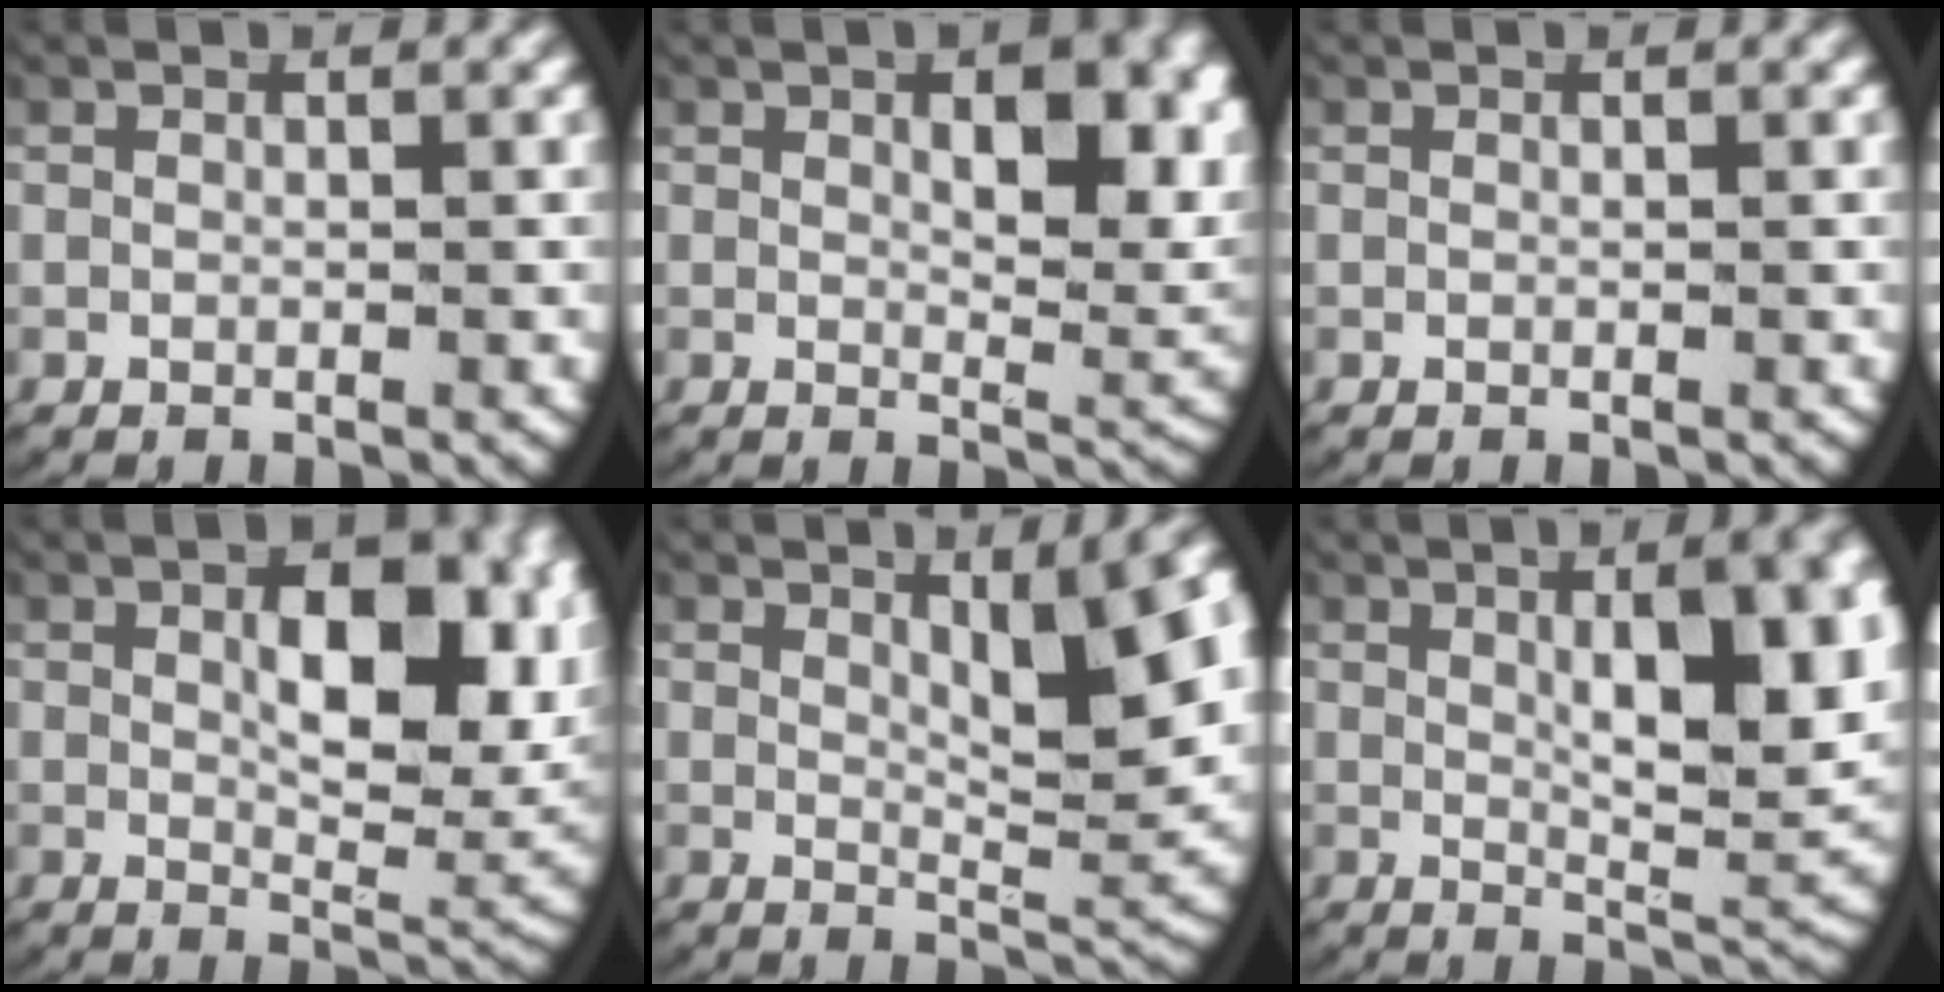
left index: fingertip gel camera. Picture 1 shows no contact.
{"total": 5.7, "force": [1.9, 2.5, 4.7], "torque": [-0.071, -0.015, 0.030]}
{"total": 0.0}
{"total": 7.7, "force": [1.9, 3.7, 6.5], "torque": [-0.103, -0.011, 0.029]}
{"total": 6.8, "force": [1.9, 2.4, 6.1], "torque": [-0.083, -0.012, 0.036]}
{"total": 7.7, "force": [2.1, 2.5, 7.0], "torque": [-0.100, 0.001, 0.036]}